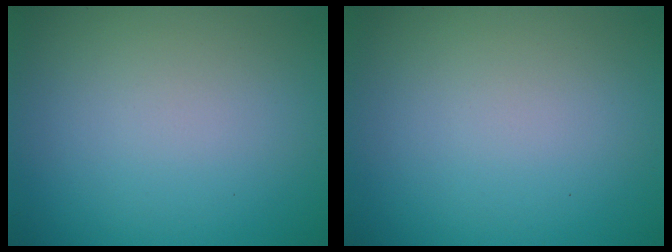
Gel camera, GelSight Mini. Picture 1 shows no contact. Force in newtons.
{"total": 0.0}